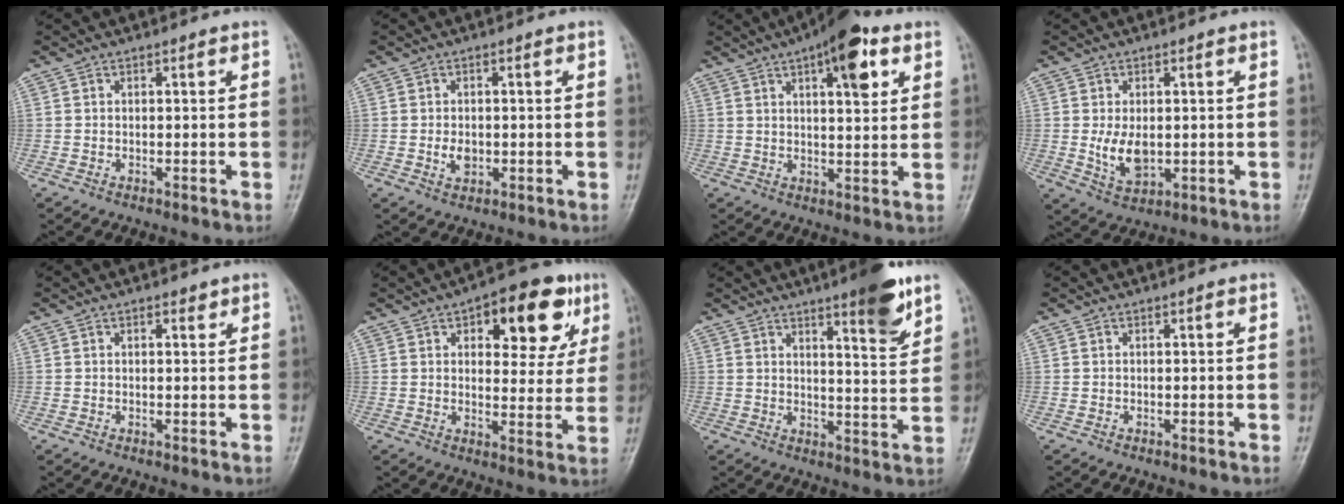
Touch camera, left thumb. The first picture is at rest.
{"total": 2.8, "force": [-0.4, 2.0, 1.9], "torque": [-0.029, -0.001, -0.005]}
{"total": 11.5, "force": [5.4, 4.1, 9.3], "torque": [-0.109, -0.012, 0.073]}
{"total": 6.2, "force": [-0.1, 3.7, 4.9], "torque": [-0.080, -0.014, 0.010]}
{"total": 1.3, "force": [0.9, 0.6, 0.8], "torque": [-0.005, -0.003, 0.011]}
{"total": 15.0, "force": [6.9, 7.2, 11.2], "torque": [-0.094, -0.011, 0.088]}
{"total": 9.4, "force": [6.2, 1.5, 6.9], "torque": [-0.084, -0.040, 0.086]}
{"total": 0.0}